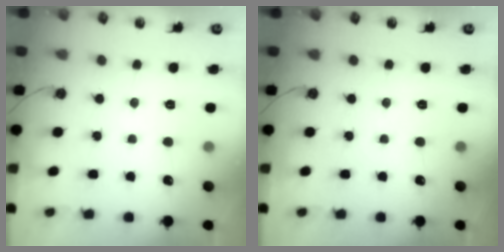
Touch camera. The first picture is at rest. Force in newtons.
{"total": 0.0}